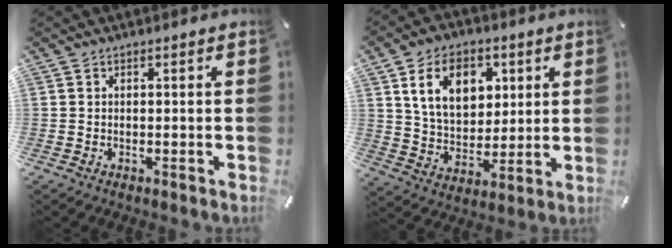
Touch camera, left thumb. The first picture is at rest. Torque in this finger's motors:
{"motor_torque": [2.35, 2.22, 0.86, 0.19, 0.18]}